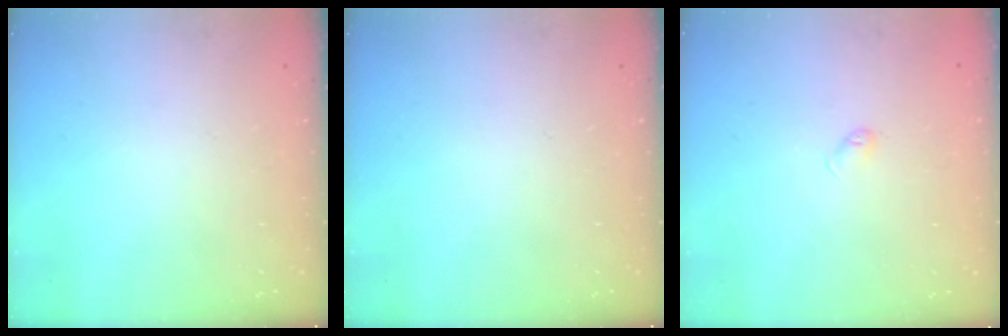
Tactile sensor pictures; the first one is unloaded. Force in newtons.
{"total": 0.0}
{"total": 3.4, "press": 3.3, "slide": 0.6}